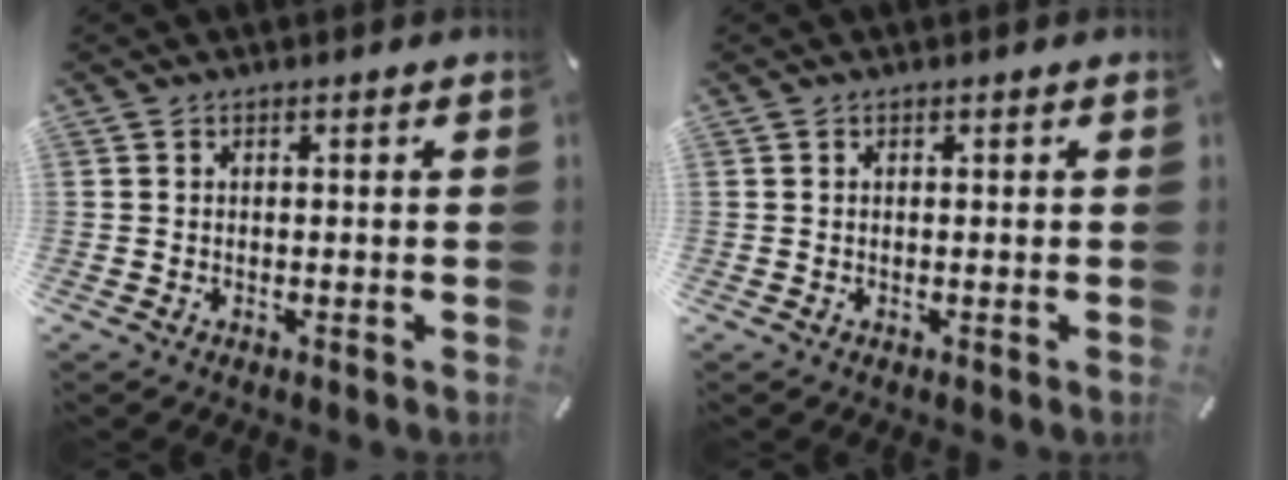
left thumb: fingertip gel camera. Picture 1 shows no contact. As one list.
[{"total": 0.0}]